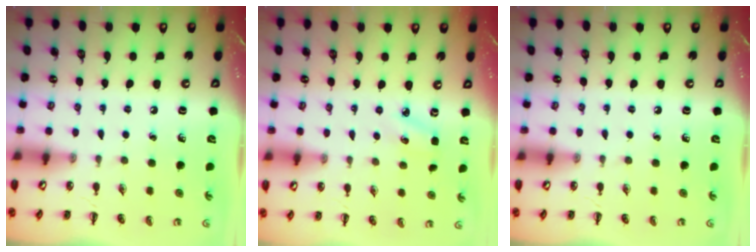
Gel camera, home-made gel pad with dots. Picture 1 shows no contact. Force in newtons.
{"total": 4.6, "press": 4.3, "slide": 1.4}
{"total": 0.0}